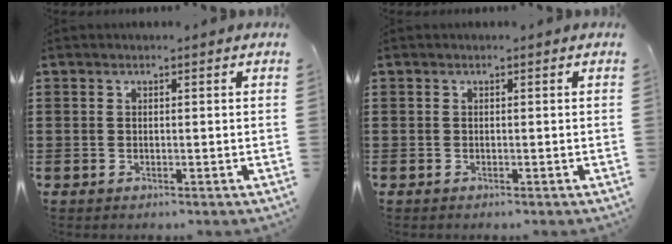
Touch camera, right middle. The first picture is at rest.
{"total": 0.0}